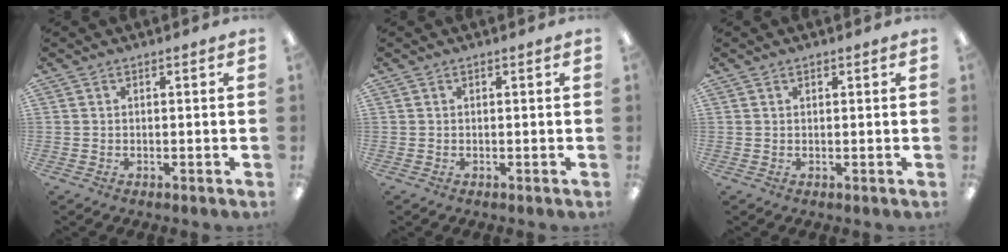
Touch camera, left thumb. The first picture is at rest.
{"total": 0.0}
{"total": 0.6, "force": [0.4, 0.3, 0.2], "torque": [0.004, -0.002, 0.006]}